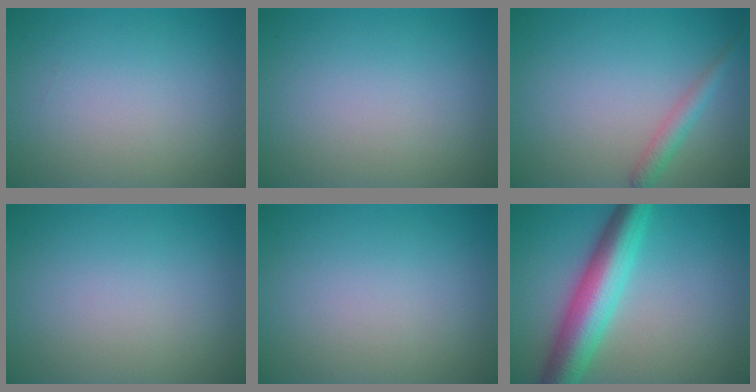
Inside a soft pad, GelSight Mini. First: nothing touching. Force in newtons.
{"total": 0.0}
{"total": 1.9, "press": 1.9, "slide": 0.1}
{"total": 0.0}
{"total": 0.0}
{"total": 7.5, "press": 7.5, "slide": 0.1}